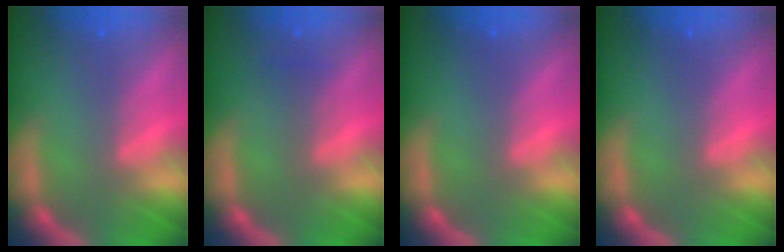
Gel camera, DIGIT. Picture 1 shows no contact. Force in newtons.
{"total": 1.5}
{"total": 0.0}
{"total": 0.0}